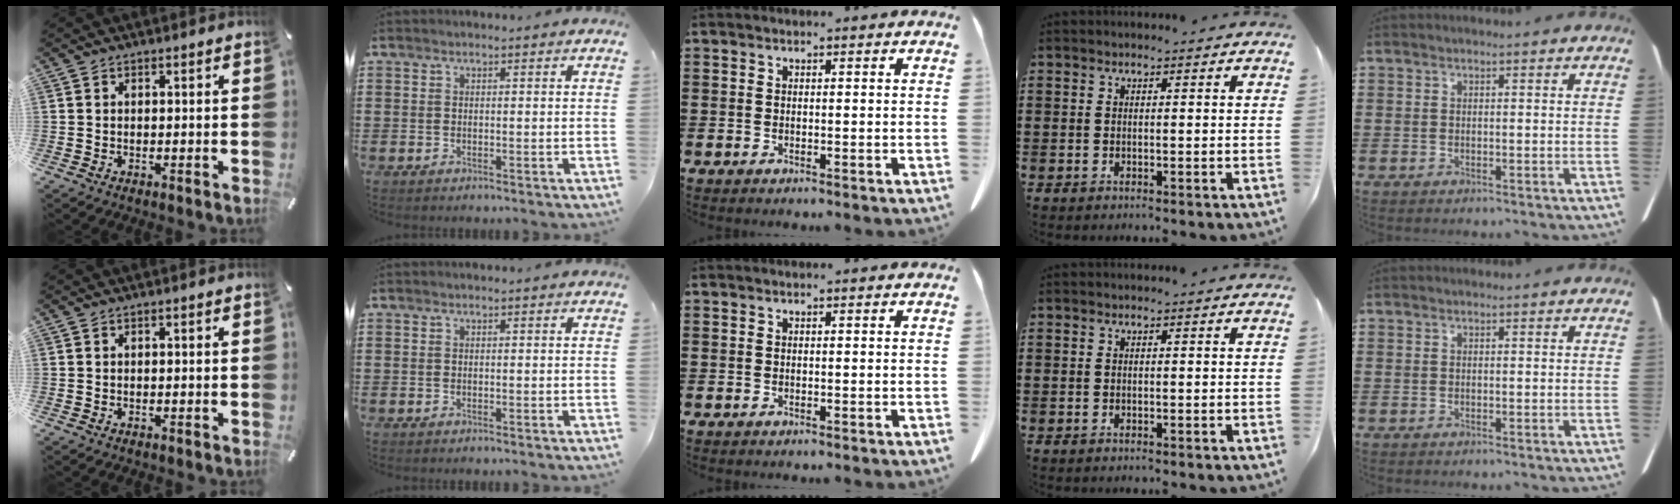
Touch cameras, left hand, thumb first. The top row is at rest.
{}